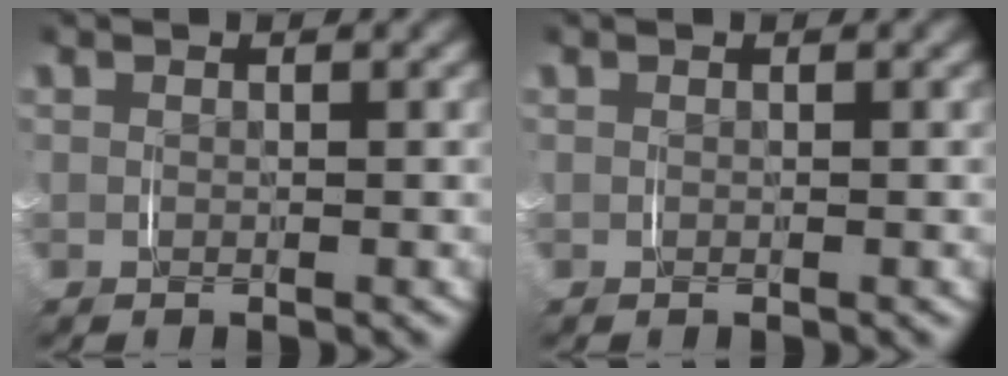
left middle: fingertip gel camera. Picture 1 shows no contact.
{"total": 0.0}